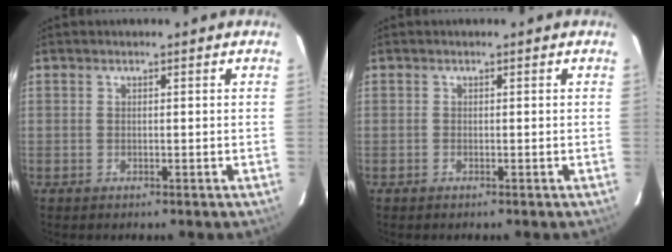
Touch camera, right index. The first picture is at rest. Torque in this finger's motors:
{"motor_torque": [0.05, -0.05, 0.00, 0.00]}